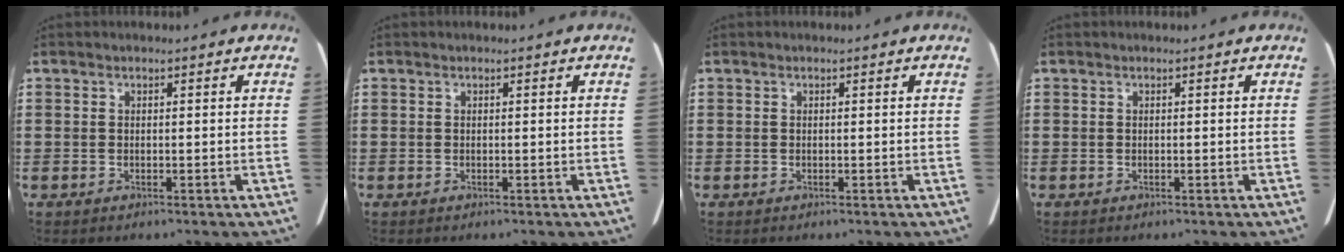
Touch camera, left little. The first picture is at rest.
{"total": 0.0}
{"total": 0.0}
{"total": 0.0}